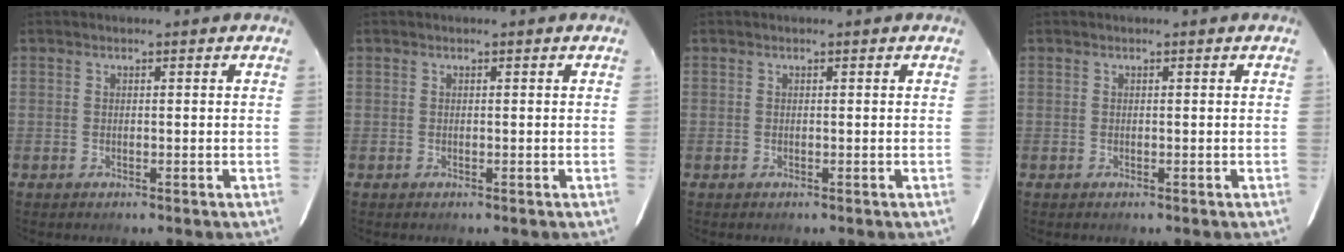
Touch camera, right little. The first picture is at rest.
{"total": 0.0}
{"total": 0.0}
{"total": 0.0}